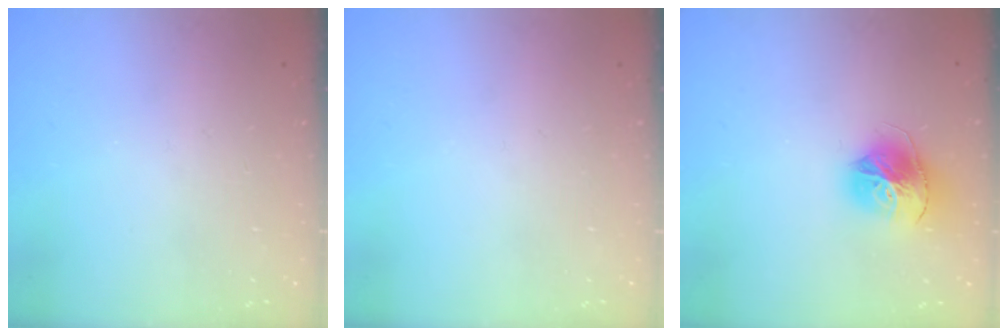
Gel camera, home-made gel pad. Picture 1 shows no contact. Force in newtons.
{"total": 0.0}
{"total": 15.6, "press": 15.5, "slide": 1.6}